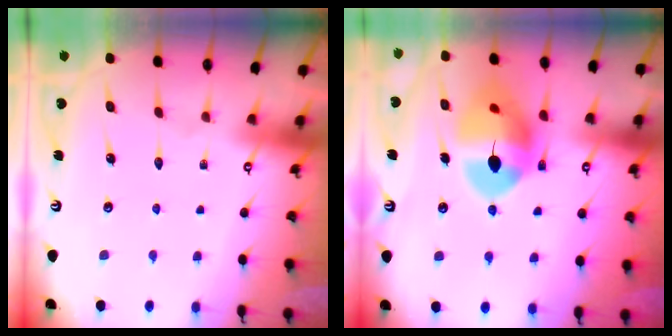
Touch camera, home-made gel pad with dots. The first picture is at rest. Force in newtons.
{"total": 13.6, "press": 13.5, "slide": 1.7}